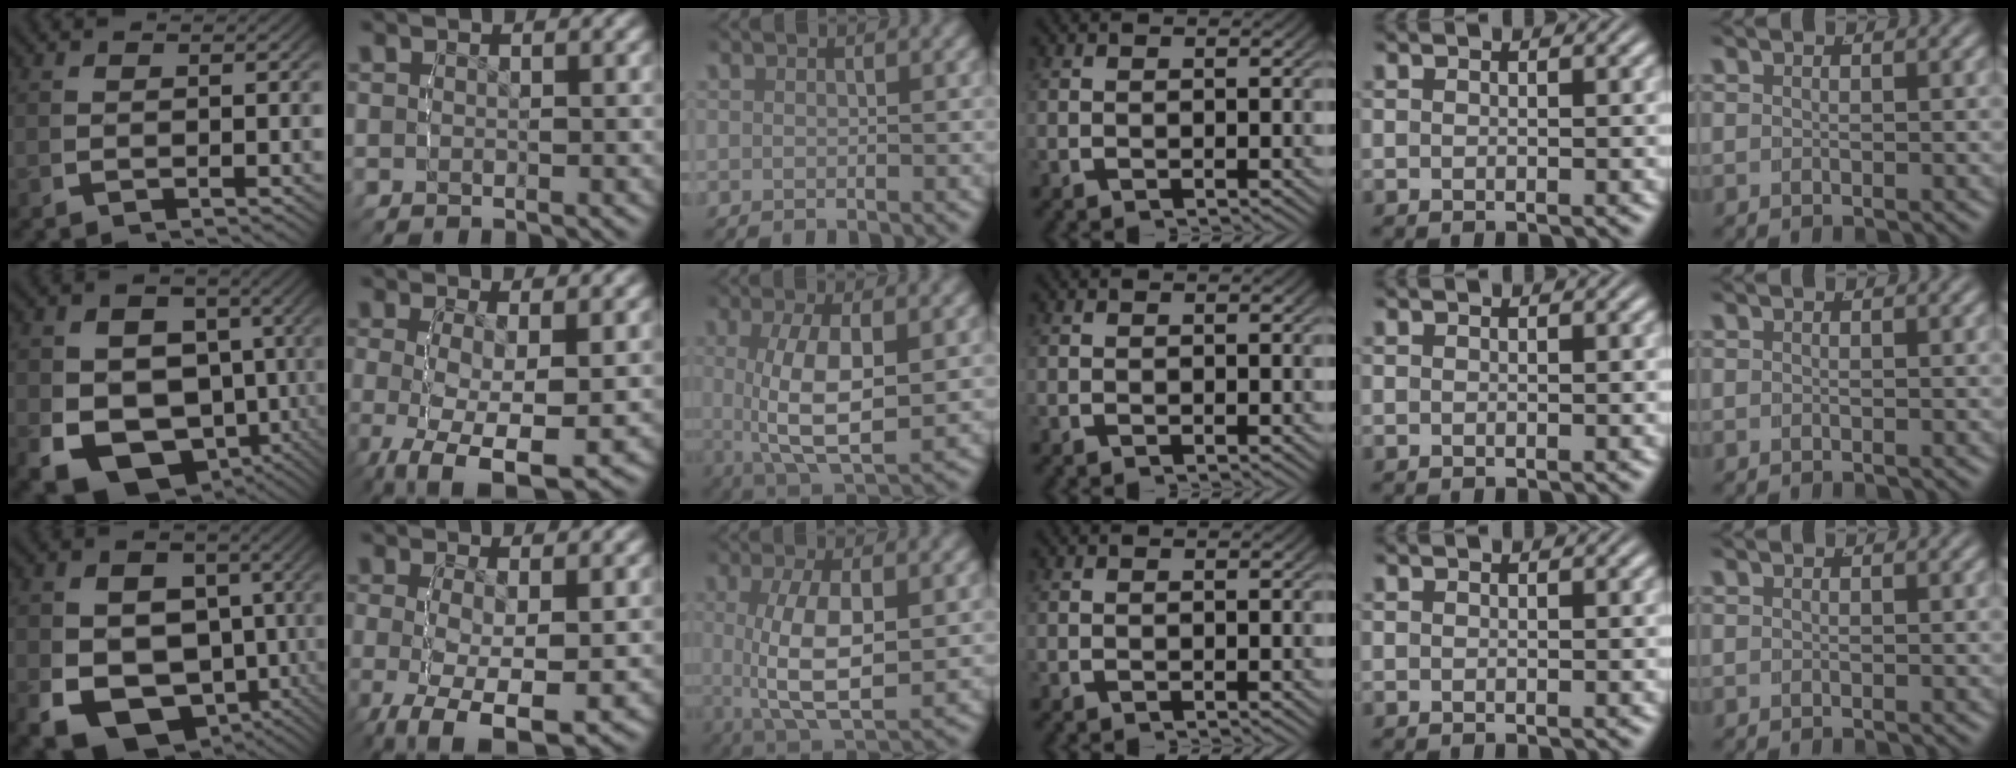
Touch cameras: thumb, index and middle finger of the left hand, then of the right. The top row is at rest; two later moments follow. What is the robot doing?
{"motion": "lift_and_place", "object": "cloth"}